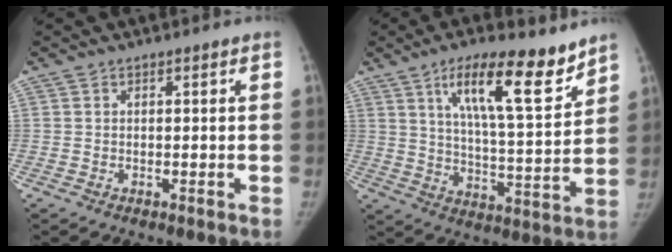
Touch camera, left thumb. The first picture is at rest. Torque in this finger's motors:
{"motor_torque": [0.44, -0.04, 1.44, -1.33, 0.40]}